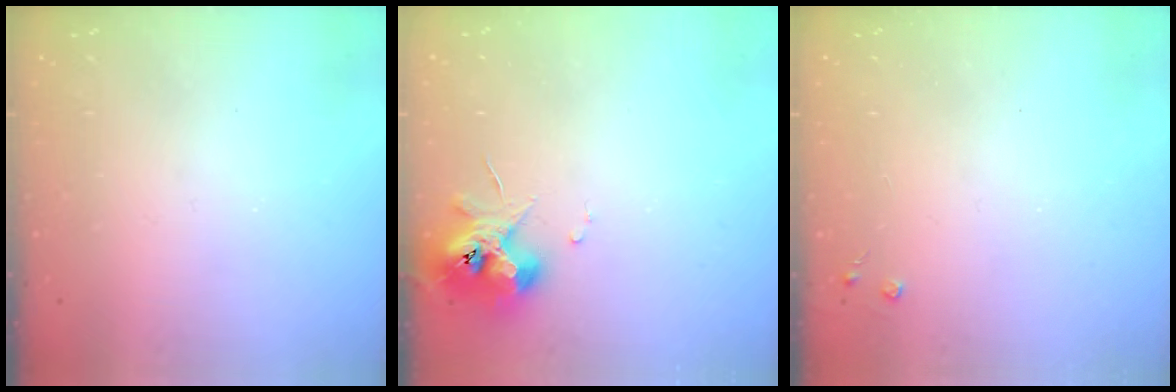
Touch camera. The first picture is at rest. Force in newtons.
{"total": 9.8, "press": 9.7, "slide": 1.2}
{"total": 2.7, "press": 2.7, "slide": 0.4}